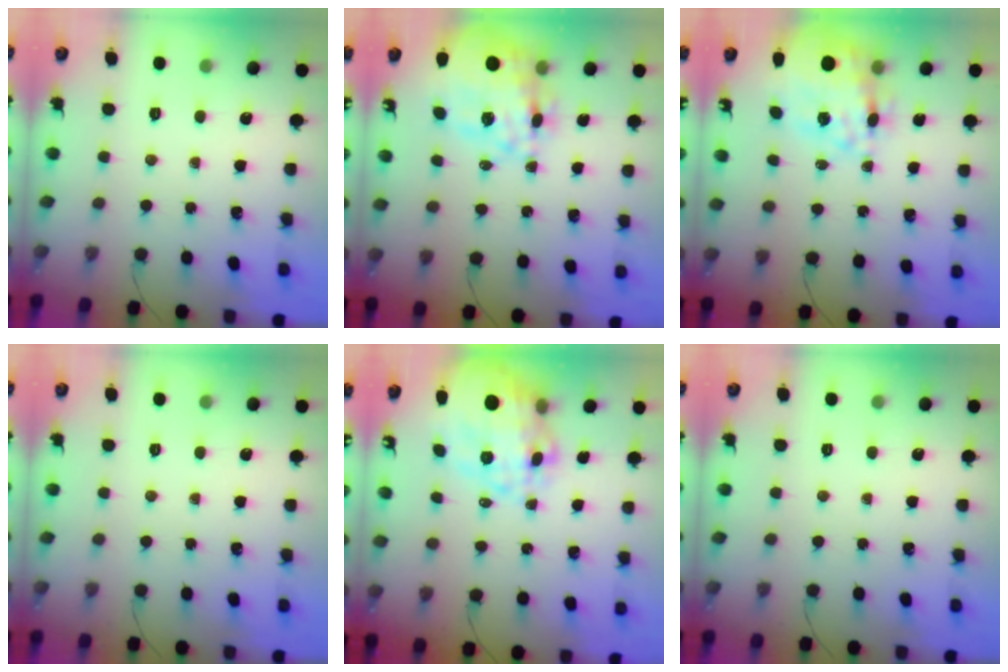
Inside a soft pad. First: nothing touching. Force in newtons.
{"total": 17.0, "press": 16.2, "slide": 5.2}
{"total": 13.5, "press": 12.7, "slide": 4.5}
{"total": 0.0}
{"total": 19.0, "press": 18.4, "slide": 4.6}
{"total": 0.0}